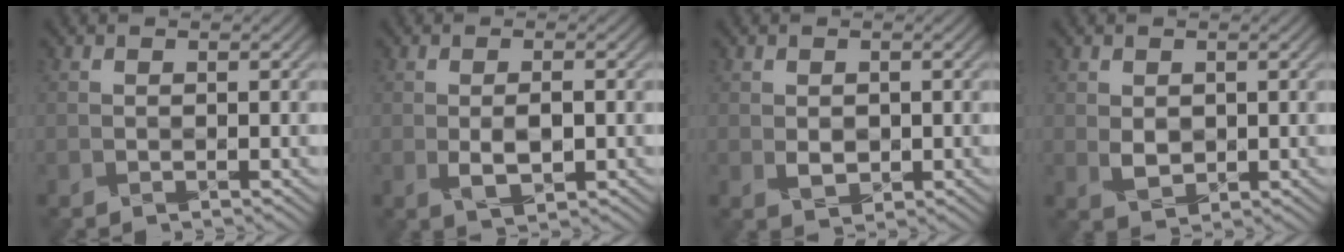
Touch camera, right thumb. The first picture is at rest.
{"total": 2.5, "force": [-0.3, 0.9, 2.3], "torque": [-0.045, -0.003, 0.000]}
{"total": 1.5, "force": [0.2, 1.3, 0.8], "torque": [-0.015, -0.006, 0.012]}
{"total": 1.9, "force": [0.7, 1.5, 0.8], "torque": [-0.018, -0.006, 0.021]}